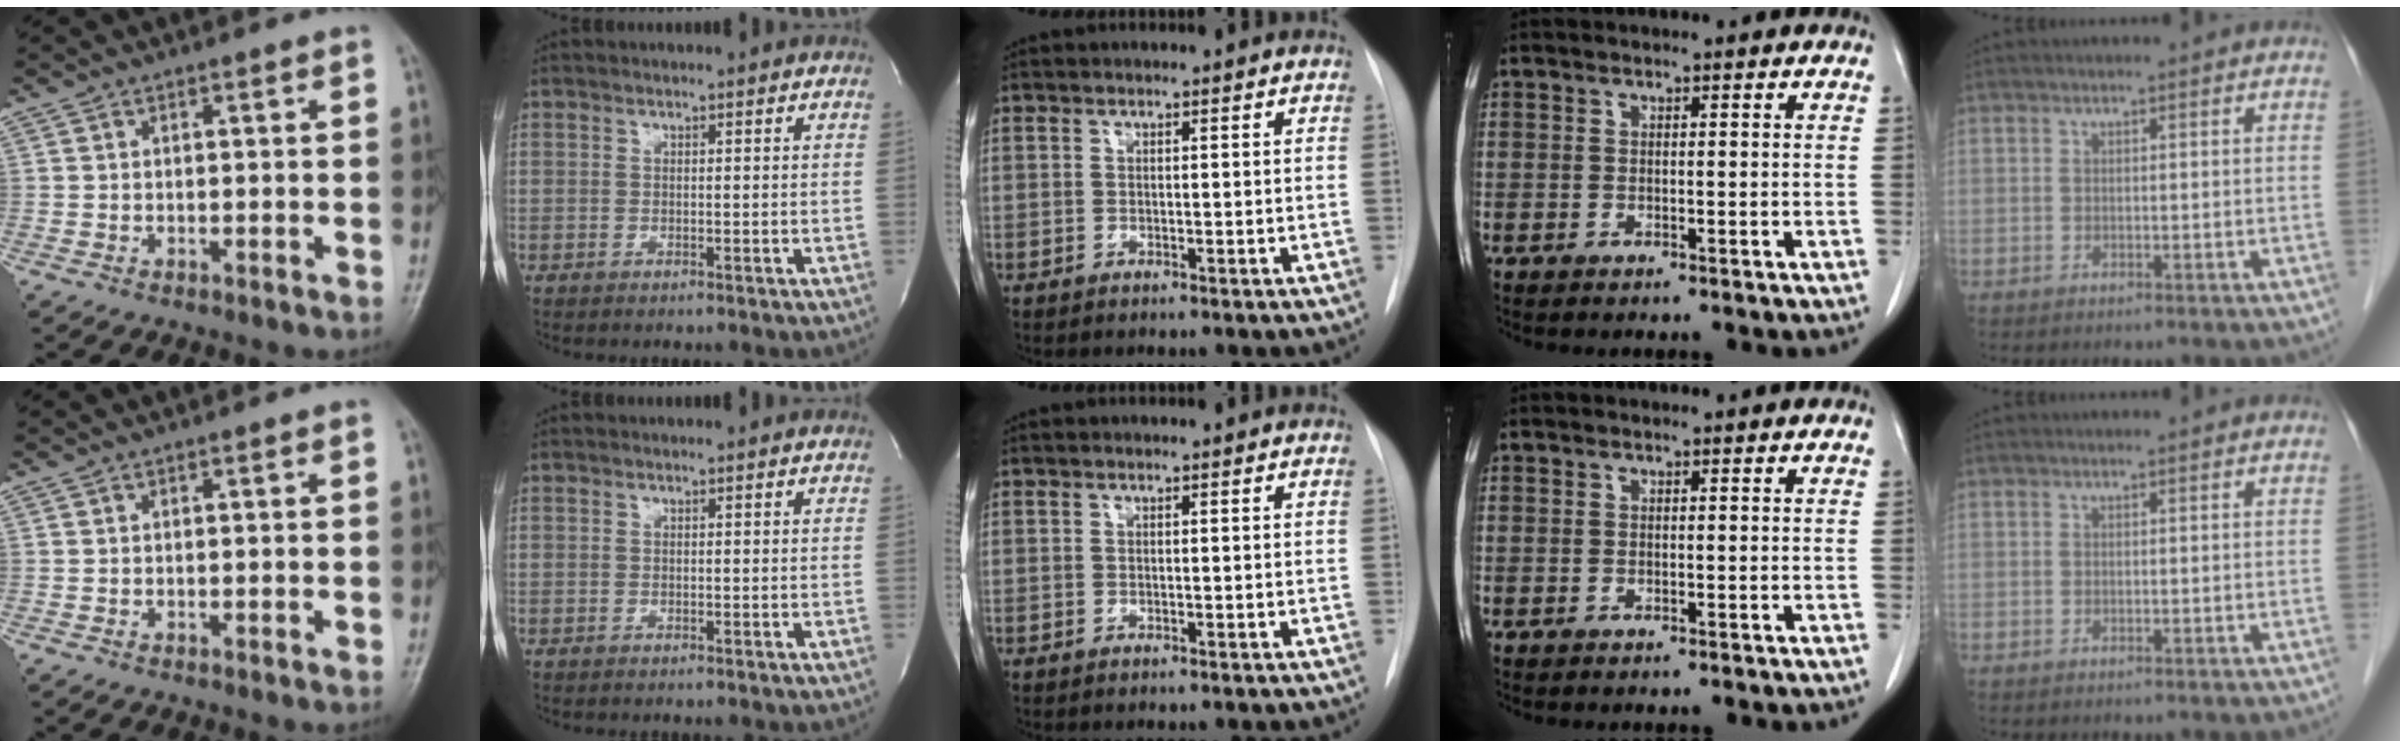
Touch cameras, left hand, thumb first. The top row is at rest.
{}